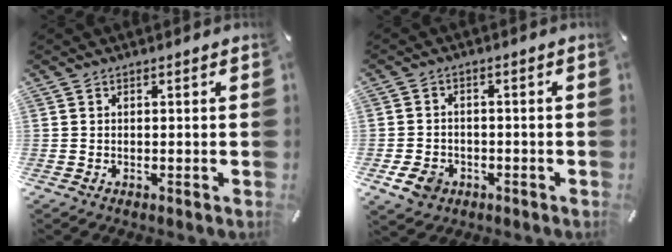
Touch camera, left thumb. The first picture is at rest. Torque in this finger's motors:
{"motor_torque": [0.91, 1.04, 0.53, 0.40, 0.17]}